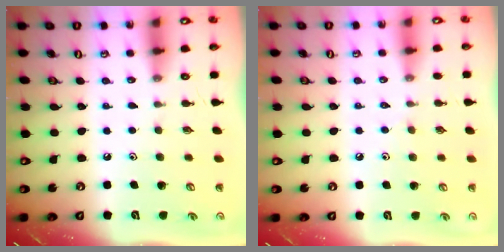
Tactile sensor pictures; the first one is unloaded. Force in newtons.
{"total": 6.5, "press": 6.5, "slide": 0.7}